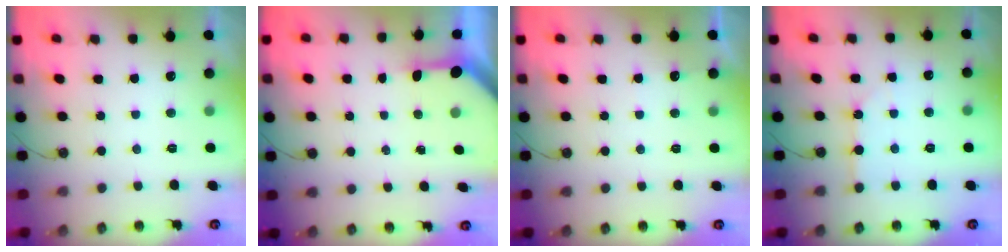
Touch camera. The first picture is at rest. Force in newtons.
{"total": 3.4, "press": 3.3, "slide": 0.4}
{"total": 3.2, "press": 3.2, "slide": 0.4}
{"total": 3.8, "press": 3.8, "slide": 0.6}